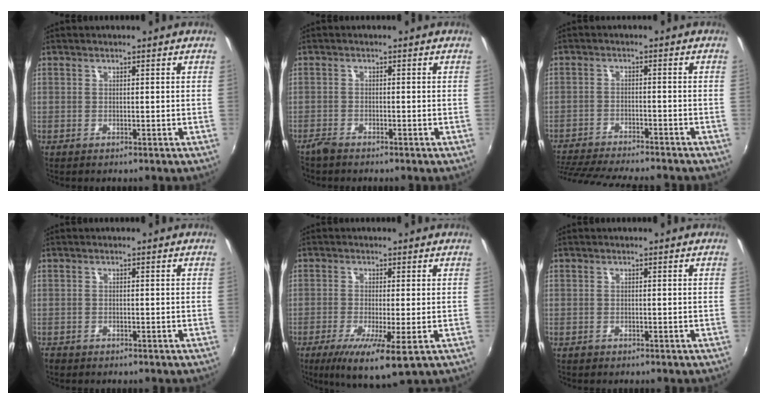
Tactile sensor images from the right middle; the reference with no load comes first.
{"total": 2.2, "force": [-2.0, 0.6, 0.6], "torque": [-0.022, -0.005, -0.042]}
{"total": 15.5, "force": [-13.7, 2.1, 6.9], "torque": [-0.150, -0.026, -0.213]}
{"total": 1.2, "force": [-1.0, 0.5, 0.3], "torque": [-0.011, -0.002, -0.018]}
{"total": 8.8, "force": [-3.5, 1.0, 8.0], "torque": [-0.160, -0.029, -0.060]}
{"total": 0.6, "force": [-0.5, 0.3, 0.0], "torque": [-0.002, -0.002, -0.009]}